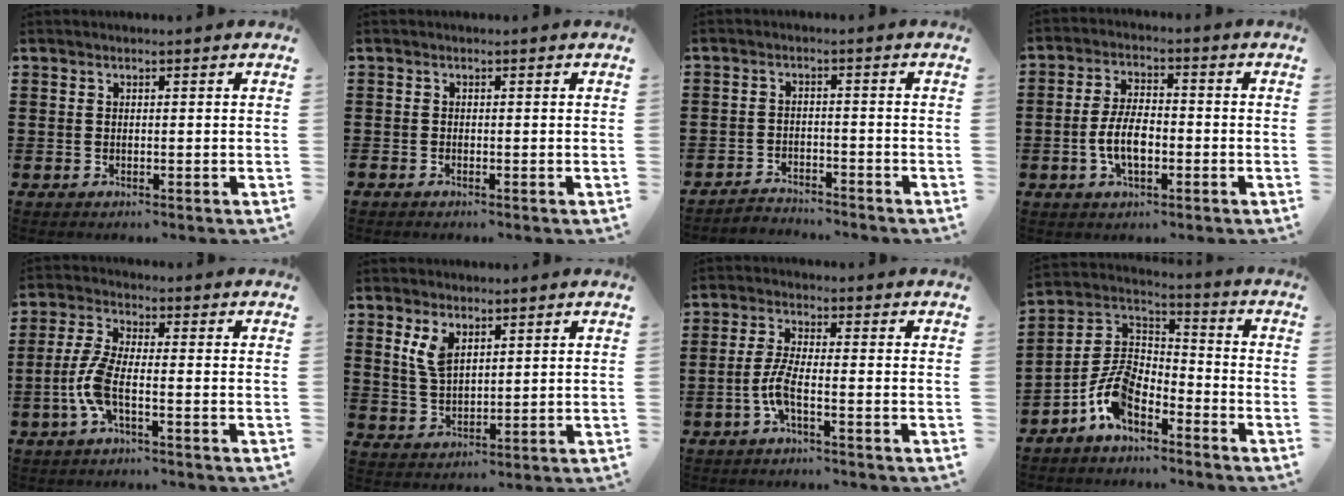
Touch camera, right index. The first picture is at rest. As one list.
[{"total": 0.5, "force": [-0.5, 0.1, 0.0], "torque": [-0.001, -0.002, -0.010]}, {"total": 3.1, "force": [-3.1, 0.2, -0.2], "torque": [-0.005, -0.001, -0.067]}, {"total": 6.5, "force": [-1.5, 3.0, 5.6], "torque": [-0.122, 0.002, -0.034]}, {"total": 6.0, "force": [-2.3, 1.9, 5.2], "torque": [-0.139, -0.014, -0.053]}, {"total": 4.4, "force": [2.2, 2.2, 3.1], "torque": [-0.077, 0.003, 0.037]}, {"total": 4.8, "force": [-2.1, 0.9, 4.2], "torque": [-0.109, -0.010, -0.050]}, {"total": 8.8, "force": [-5.9, 4.0, 5.2], "torque": [-0.134, -0.004, -0.124]}]